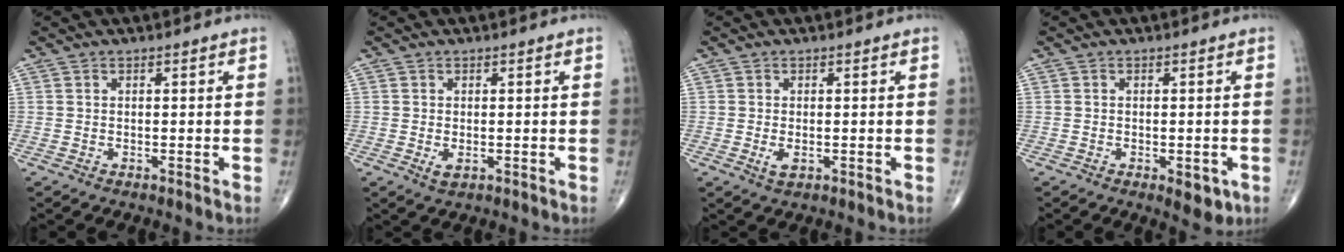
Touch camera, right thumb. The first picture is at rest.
{"total": 1.8, "force": [-0.4, 1.0, 1.4], "torque": [-0.027, -0.004, -0.004]}
{"total": 2.1, "force": [-0.5, 1.1, 1.8], "torque": [-0.036, -0.005, -0.008]}
{"total": 4.1, "force": [-1.5, 1.9, 3.3], "torque": [-0.031, -0.003, -0.013]}